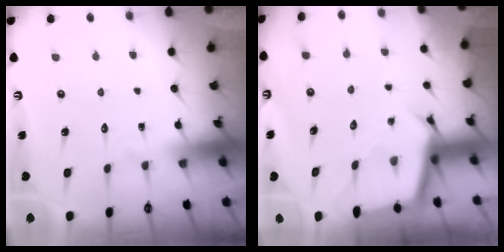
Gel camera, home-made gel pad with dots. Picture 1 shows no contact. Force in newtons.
{"total": 2.7, "press": 2.7, "slide": 0.1}